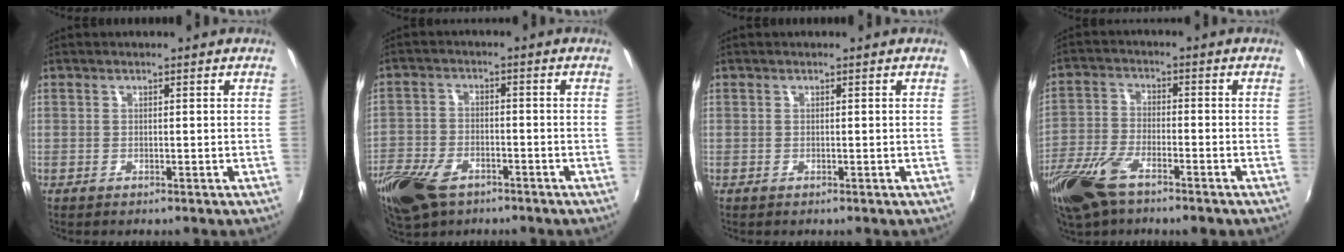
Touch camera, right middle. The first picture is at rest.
{"total": 12.2, "force": [-7.7, 6.8, 6.6], "torque": [-0.168, -0.020, -0.146]}
{"total": 0.0}
{"total": 12.6, "force": [-8.3, 4.9, 8.1], "torque": [-0.193, -0.028, -0.165]}